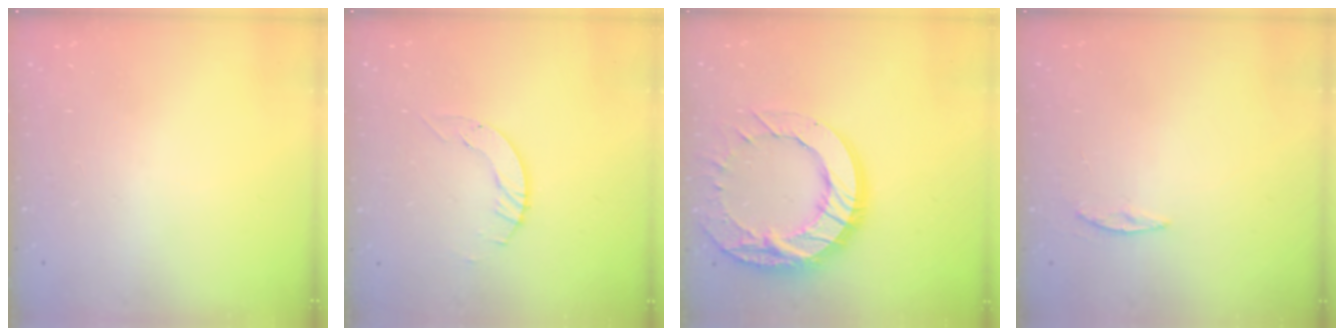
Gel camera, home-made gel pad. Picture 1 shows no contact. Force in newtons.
{"total": 3.9, "press": 3.9, "slide": 0.4}
{"total": 20.9, "press": 20.8, "slide": 1.9}
{"total": 3.5, "press": 3.5, "slide": 0.4}